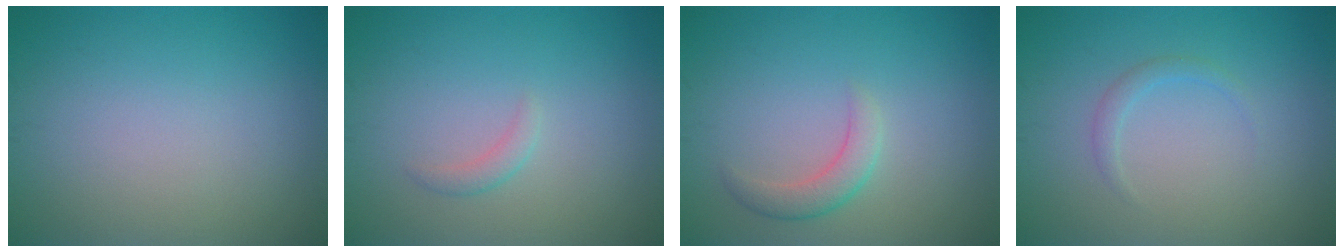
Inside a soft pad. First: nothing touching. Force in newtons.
{"total": 1.0, "press": 1.0, "slide": 0.0}
{"total": 2.2, "press": 2.1, "slide": 0.1}
{"total": 1.1, "press": 1.1, "slide": 0.1}